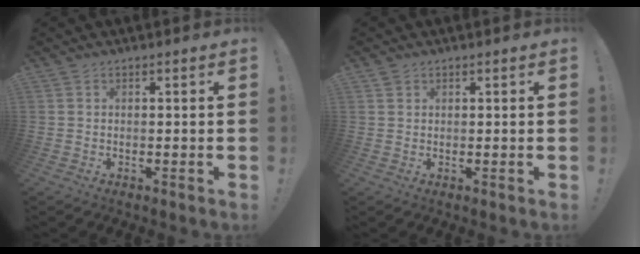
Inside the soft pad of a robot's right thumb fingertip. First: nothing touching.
{"total": 1.0, "force": [0.8, 0.6, 0.1], "torque": [0.003, -0.004, 0.014]}